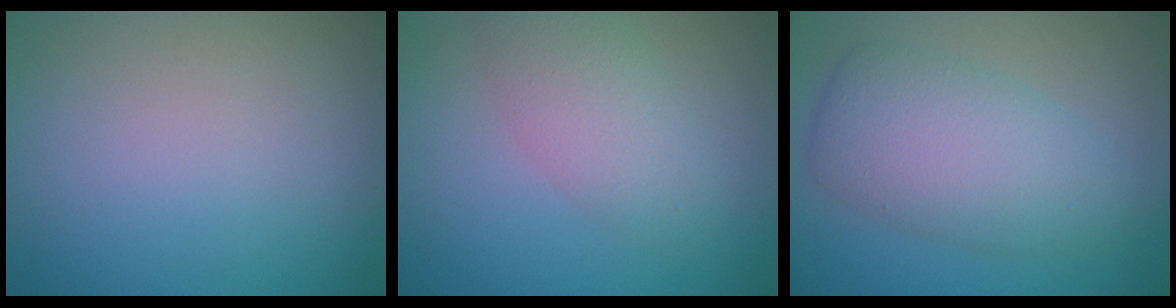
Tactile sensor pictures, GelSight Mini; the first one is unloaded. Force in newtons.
{"total": 3.8, "press": 3.8, "slide": 0.2}
{"total": 6.1, "press": 6.1, "slide": 0.2}